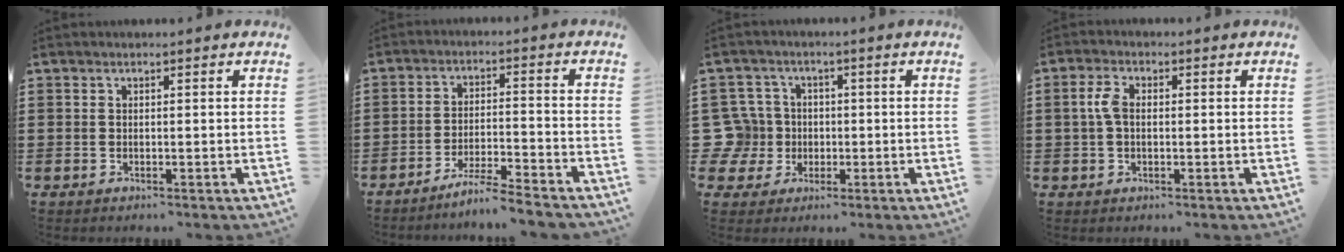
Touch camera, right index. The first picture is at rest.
{"total": 5.3, "force": [-4.8, -1.2, 1.7], "torque": [-0.037, -0.014, -0.096]}
{"total": 6.7, "force": [-0.1, 6.5, 1.9], "torque": [-0.086, 0.011, -0.002]}
{"total": 3.1, "force": [0.2, 1.3, 2.8], "torque": [-0.066, 0.002, 0.000]}